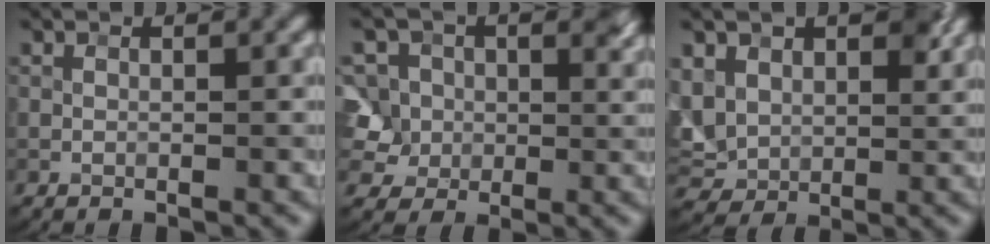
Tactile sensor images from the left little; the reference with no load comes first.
{"total": 8.6, "force": [2.7, 7.1, 4.1], "torque": [-0.067, 0.020, 0.024]}
{"total": 6.7, "force": [2.5, 5.2, 3.5], "torque": [-0.097, 0.001, 0.047]}